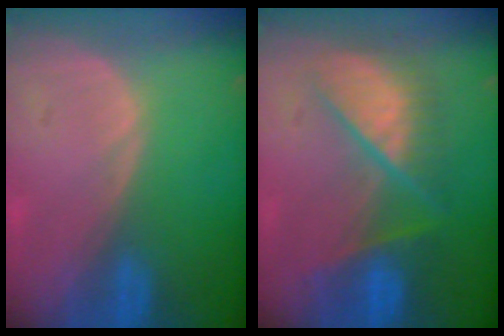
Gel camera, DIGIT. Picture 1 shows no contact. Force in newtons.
{"total": 8.2, "press": 8.2, "slide": 0.6}